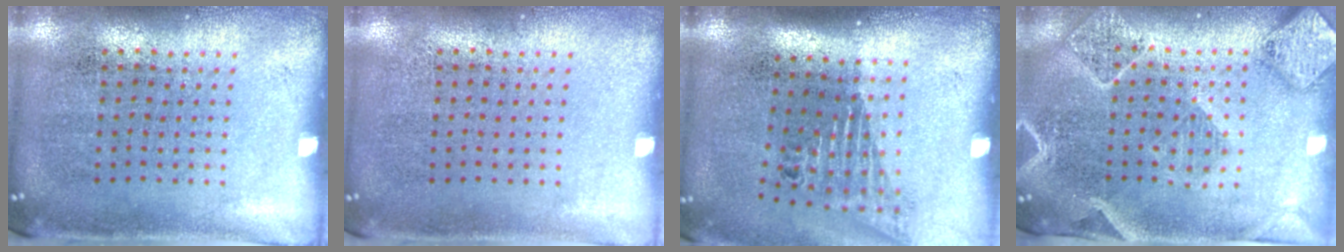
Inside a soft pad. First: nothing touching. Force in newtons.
{"total": 0.0}
{"total": 1.6, "press": 1.2, "slide": 1.1}
{"total": 2.4, "press": 2.2, "slide": 0.9}